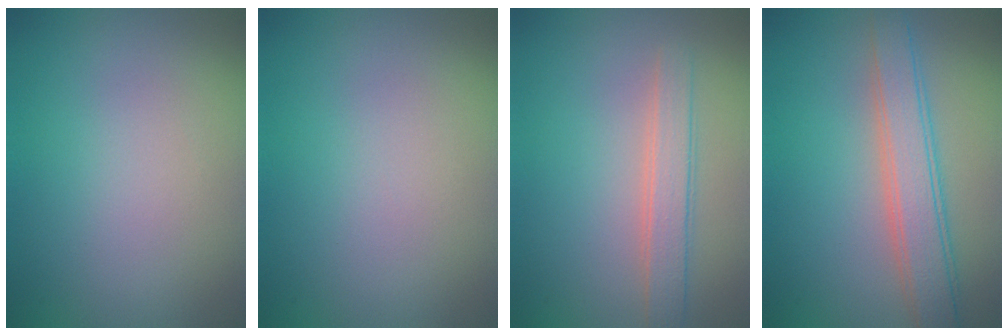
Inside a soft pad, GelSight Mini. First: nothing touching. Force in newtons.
{"total": 0.0}
{"total": 2.4, "press": 2.4, "slide": 0.2}
{"total": 4.1, "press": 4.1, "slide": 0.1}